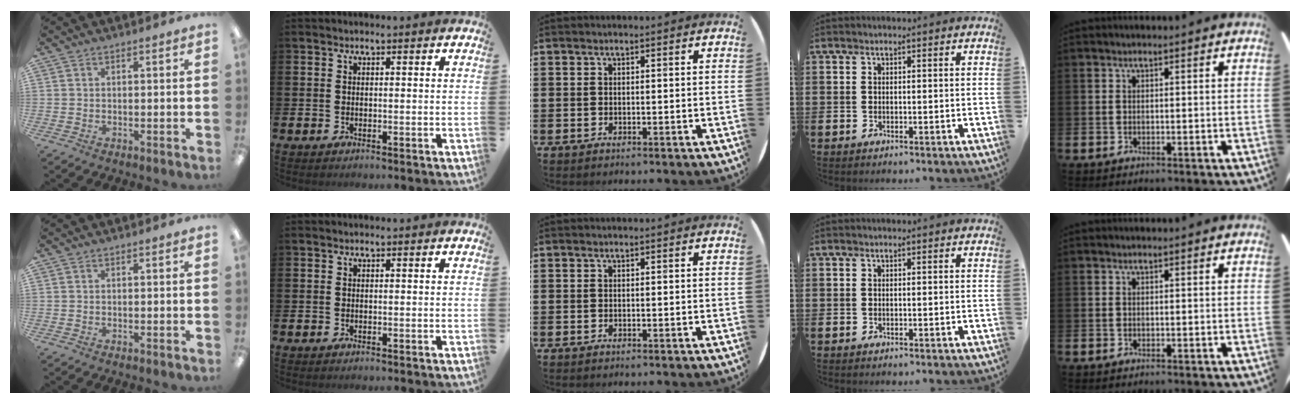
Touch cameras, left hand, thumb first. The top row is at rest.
{}